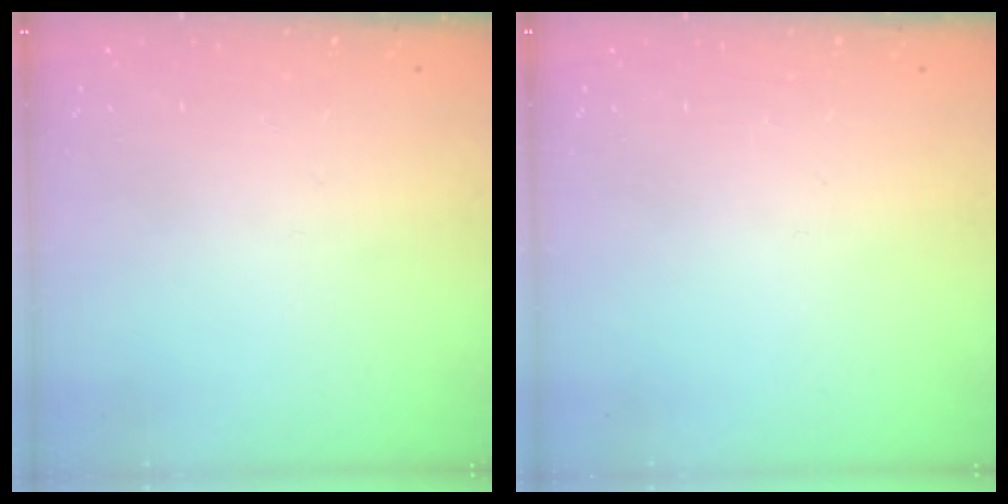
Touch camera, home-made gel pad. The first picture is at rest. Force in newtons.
{"total": 0.0}